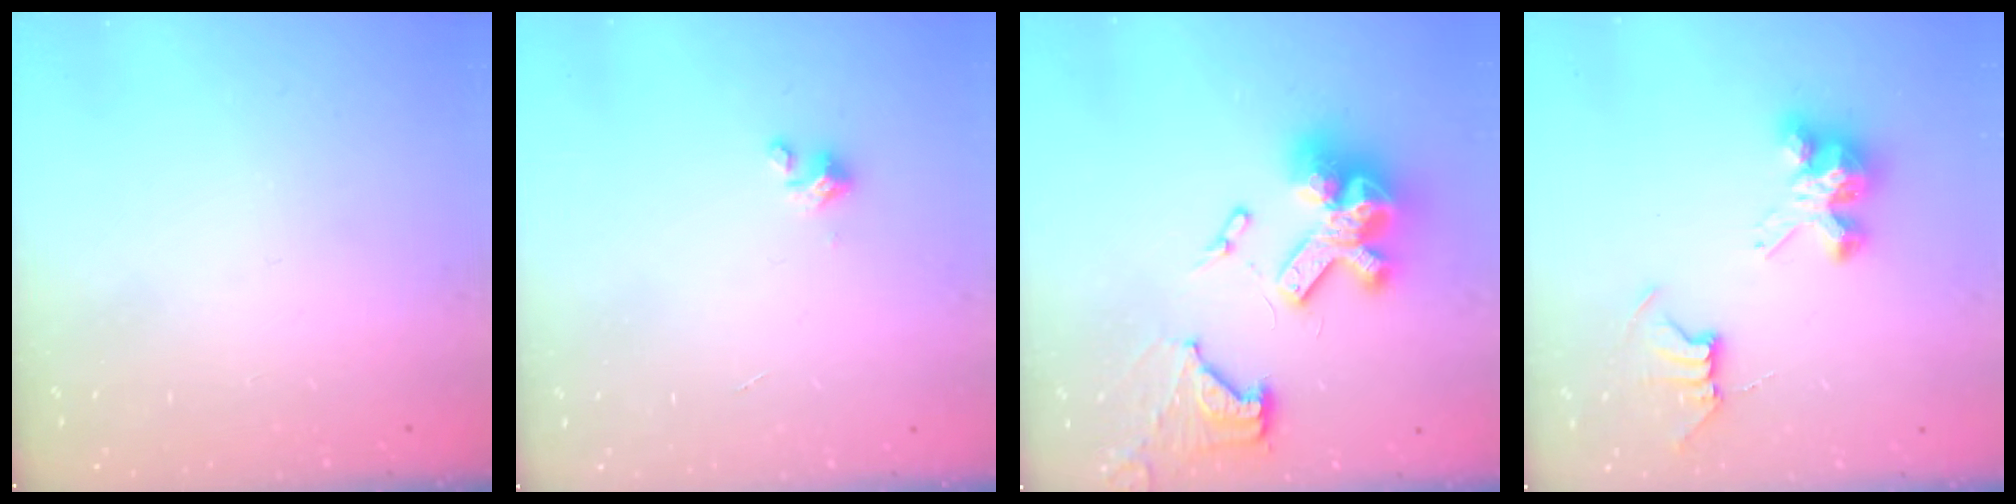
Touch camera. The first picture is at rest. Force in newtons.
{"total": 2.0, "press": 2.0, "slide": 0.2}
{"total": 20.1, "press": 20.0, "slide": 1.9}
{"total": 8.1, "press": 8.1, "slide": 0.4}